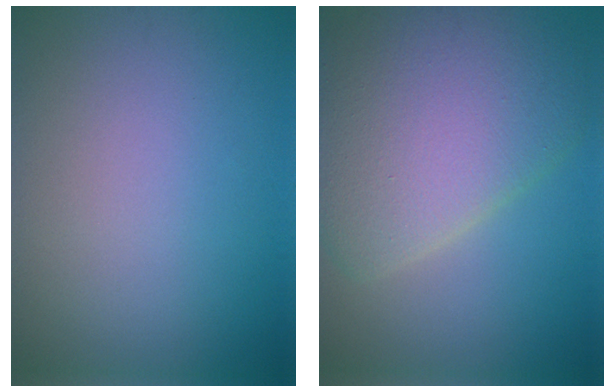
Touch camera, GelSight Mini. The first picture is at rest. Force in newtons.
{"total": 9.3, "press": 9.2, "slide": 0.8}